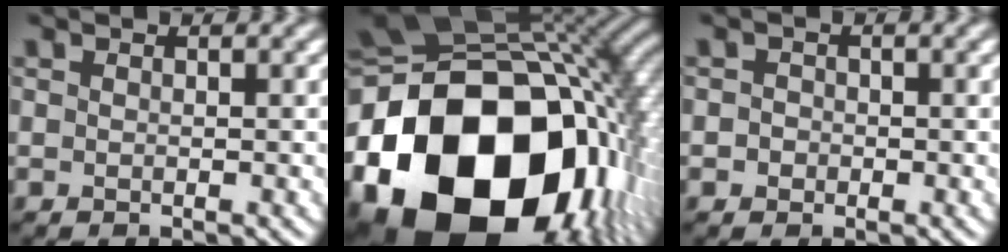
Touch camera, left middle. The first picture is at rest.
{"total": 22.9, "force": [-6.4, 16.4, 14.6], "torque": [-0.311, -0.033, -0.091]}
{"total": 1.2, "force": [-0.1, 1.1, 0.3], "torque": [0.008, 0.000, -0.013]}